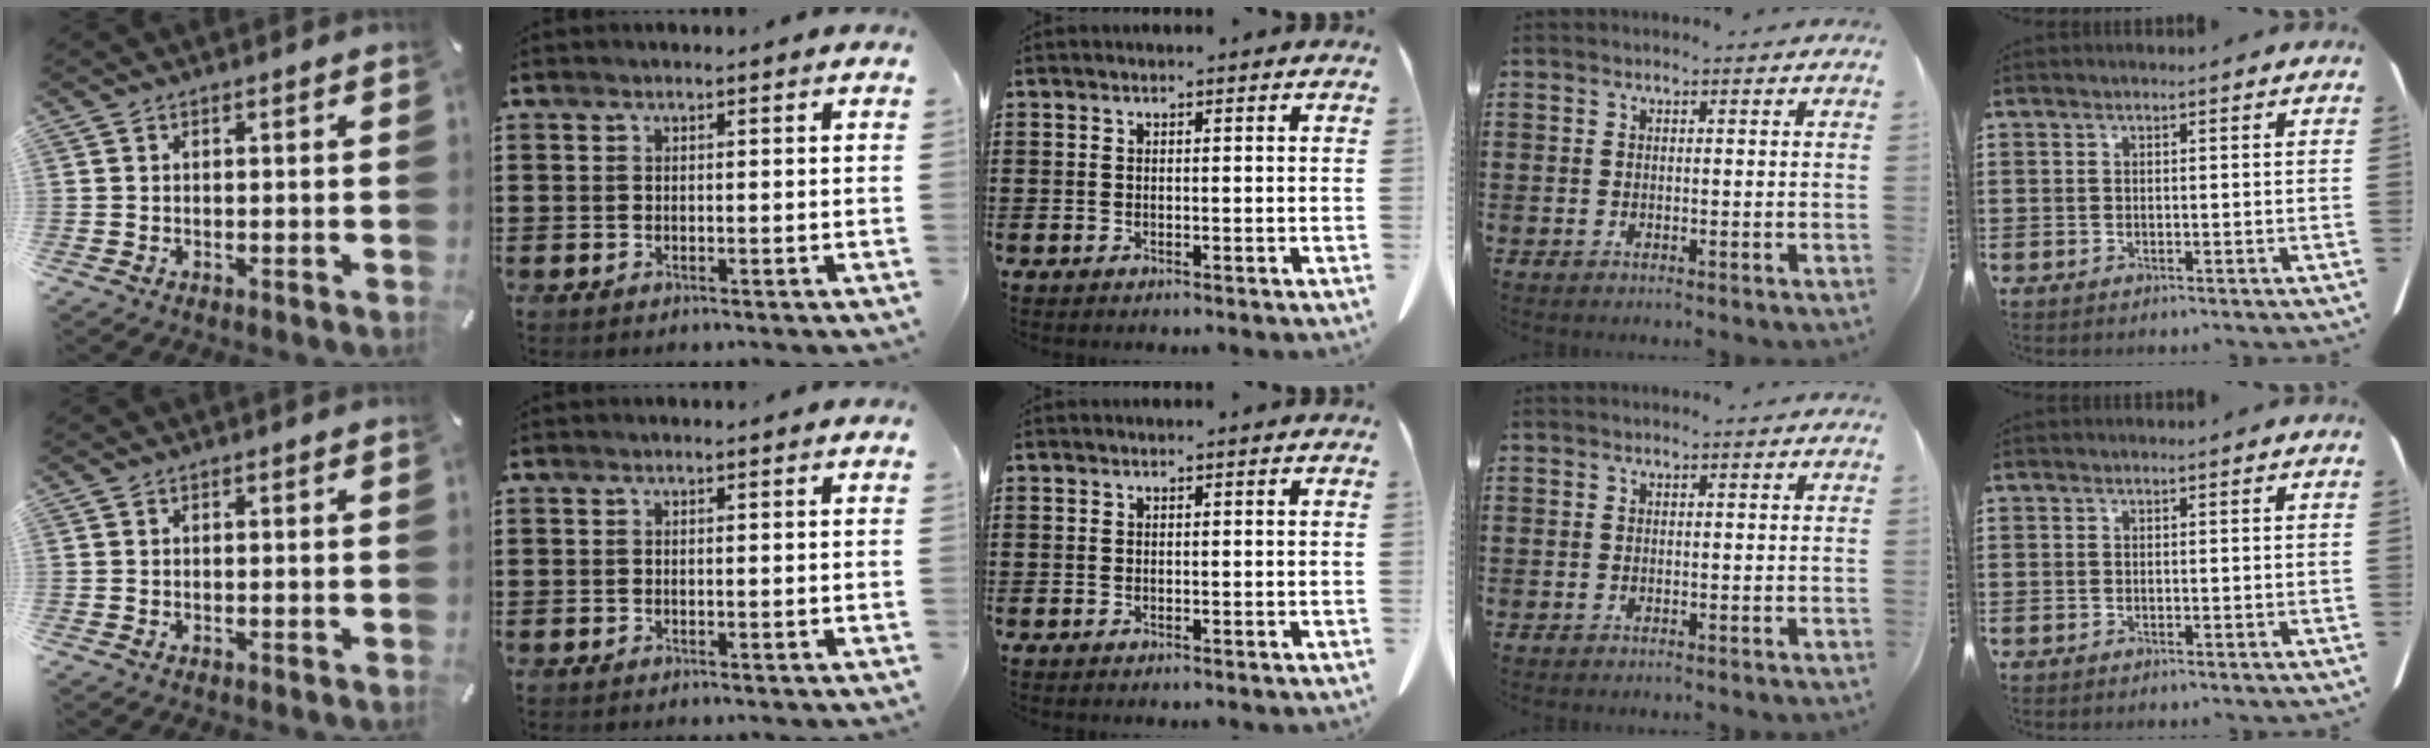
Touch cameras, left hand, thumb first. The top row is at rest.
{}